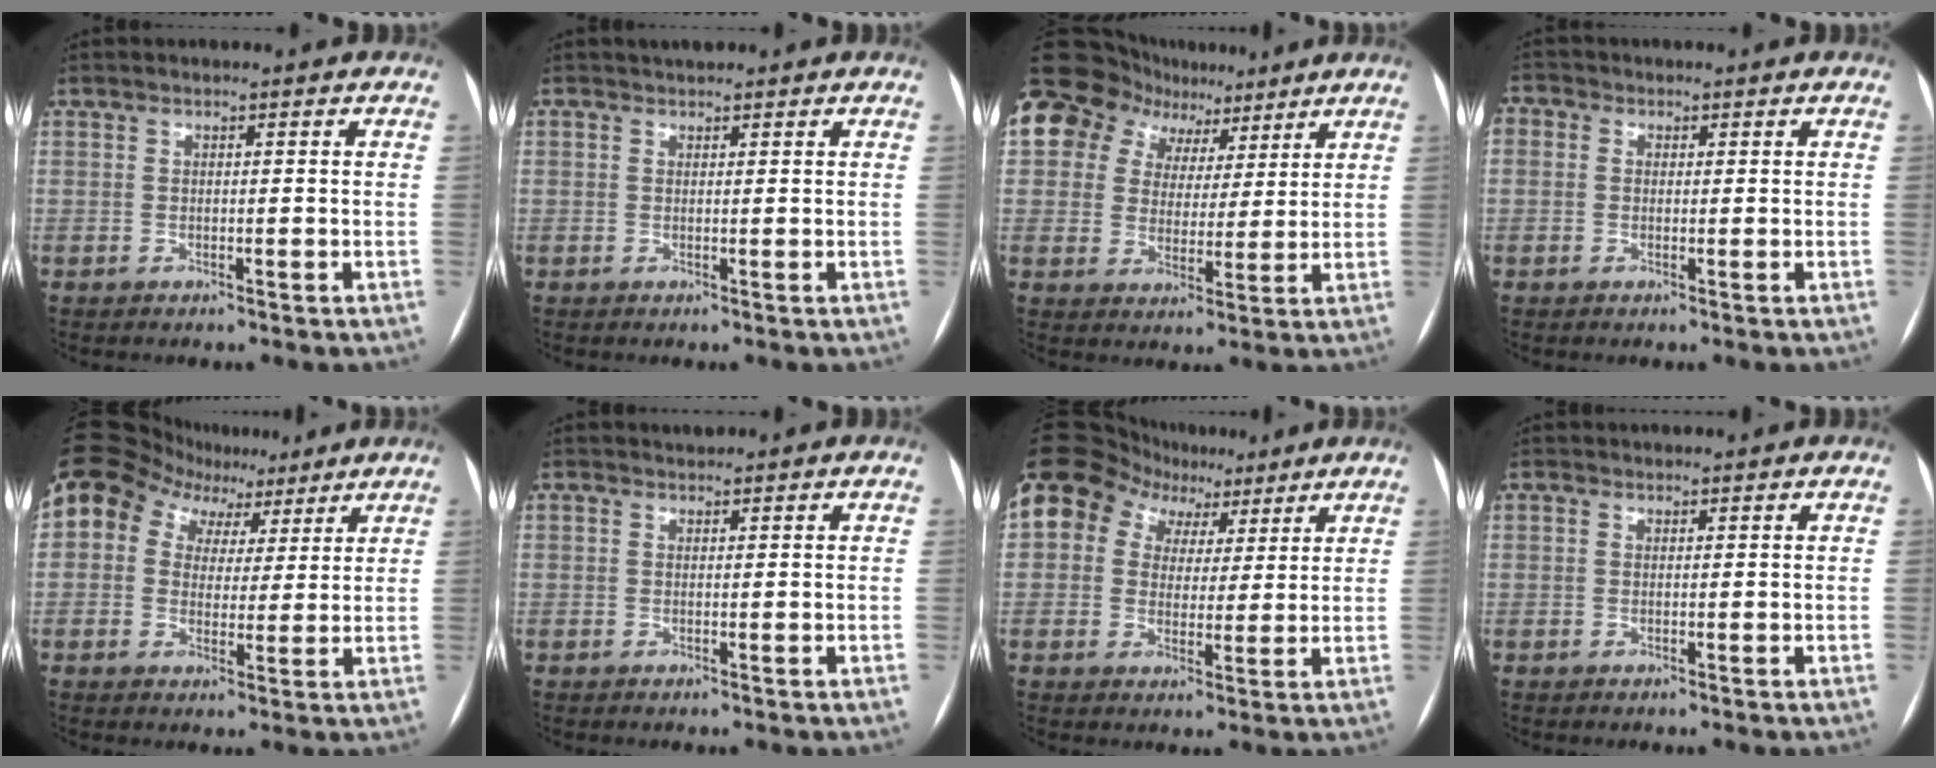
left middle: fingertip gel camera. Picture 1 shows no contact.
{"total": 1.5, "force": [1.3, 0.4, 0.4], "torque": [-0.011, 0.017, 0.025]}
{"total": 13.4, "force": [8.1, 9.6, 4.6], "torque": [-0.081, 0.054, 0.131]}
{"total": 2.7, "force": [0.6, 2.3, 1.3], "torque": [-0.031, 0.019, 0.009]}
{"total": 10.2, "force": [5.9, 7.4, 3.8], "torque": [-0.065, 0.055, 0.093]}
{"total": 0.7, "force": [0.7, 0.1, -0.1], "torque": [-0.010, 0.007, 0.016]}
{"total": 15.1, "force": [8.0, 11.4, 6.0], "torque": [-0.129, 0.072, 0.135]}
{"total": 1.4, "force": [1.3, 0.4, 0.4], "torque": [-0.013, 0.018, 0.019]}